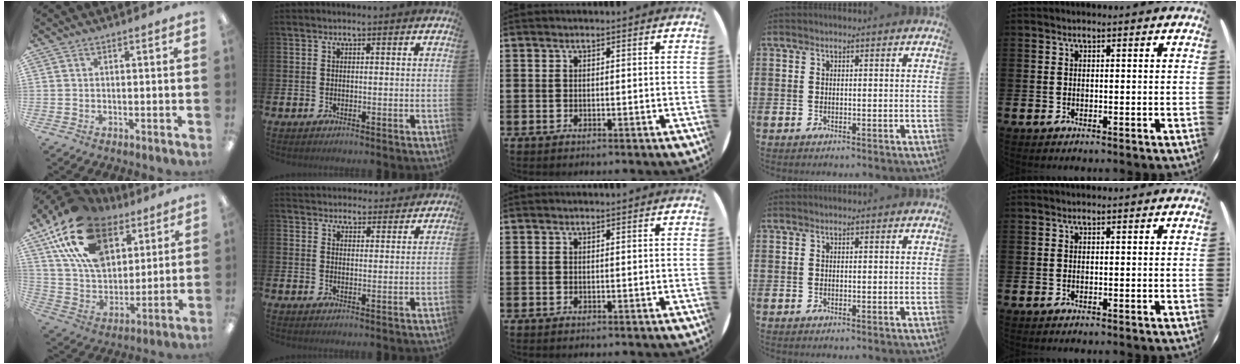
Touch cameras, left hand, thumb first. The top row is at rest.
{"thumb": {"total": 21.3, "force": [11.9, 12.6, 12.5], "torque": [-0.251, -0.041, 0.217]}, "index": {"total": 3.6, "force": [3.5, 0.9, -0.5], "torque": [-0.001, -0.020, 0.063]}}